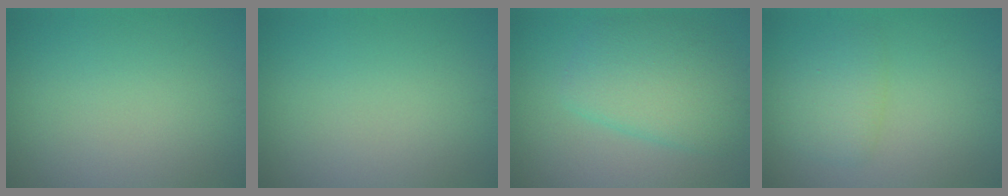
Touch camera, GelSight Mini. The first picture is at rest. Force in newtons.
{"total": 0.0}
{"total": 5.2, "press": 5.2, "slide": 0.3}
{"total": 2.3, "press": 2.3, "slide": 0.1}